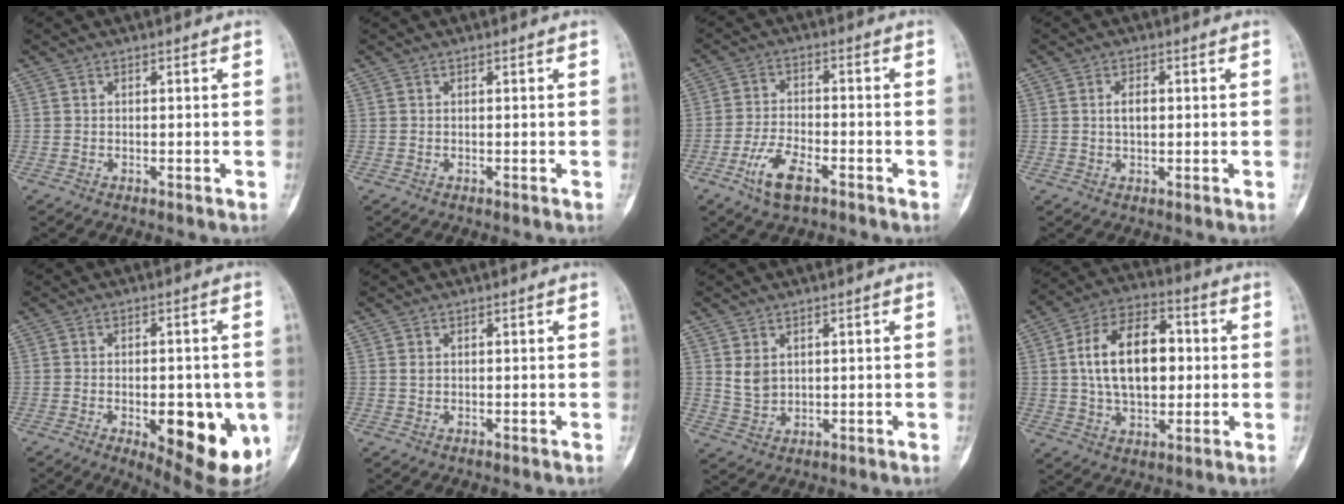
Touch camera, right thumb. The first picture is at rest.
{"total": 0.0}
{"total": 7.9, "force": [-4.3, 3.4, 5.7], "torque": [-0.112, 0.016, -0.080]}
{"total": 3.5, "force": [0.4, 2.0, 2.9], "torque": [-0.049, 0.001, 0.006]}
{"total": 17.1, "force": [-4.8, 7.3, 14.7], "torque": [-0.144, -0.002, -0.042]}
{"total": 1.1, "force": [0.4, 0.8, 0.6], "torque": [-0.008, 0.000, 0.010]}
{"total": 3.9, "force": [1.4, 2.9, 2.3], "torque": [-0.034, -0.012, 0.037]}
{"total": 16.8, "force": [1.7, 10.1, 13.3], "torque": [-0.205, 0.017, 0.026]}